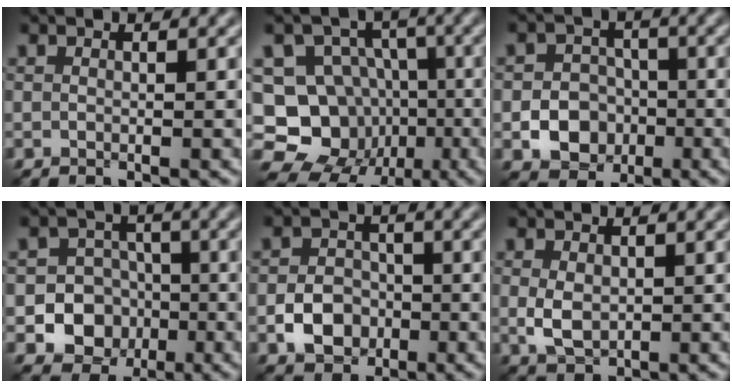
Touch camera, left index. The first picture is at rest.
{"total": 17.0, "force": [-5.0, 15.5, 5.0], "torque": [-0.118, 0.008, -0.087]}
{"total": 6.1, "force": [-2.2, 5.2, 2.3], "torque": [-0.015, -0.003, -0.058]}
{"total": 10.4, "force": [-3.6, 9.3, 2.9], "torque": [-0.031, -0.016, -0.077]}
{"total": 3.8, "force": [-1.5, 3.0, 1.9], "torque": [-0.030, 0.002, -0.029]}
{"total": 2.8, "force": [-0.2, 1.9, 2.0], "torque": [-0.048, -0.002, -0.002]}